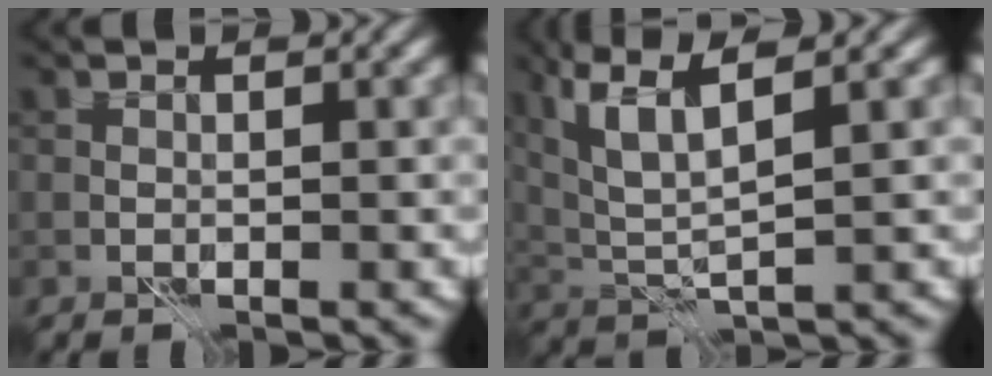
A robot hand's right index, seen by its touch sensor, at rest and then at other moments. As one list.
[{"total": 5.8, "force": [2.6, 1.5, 5.0], "torque": [-0.113, 0.005, 0.058]}]